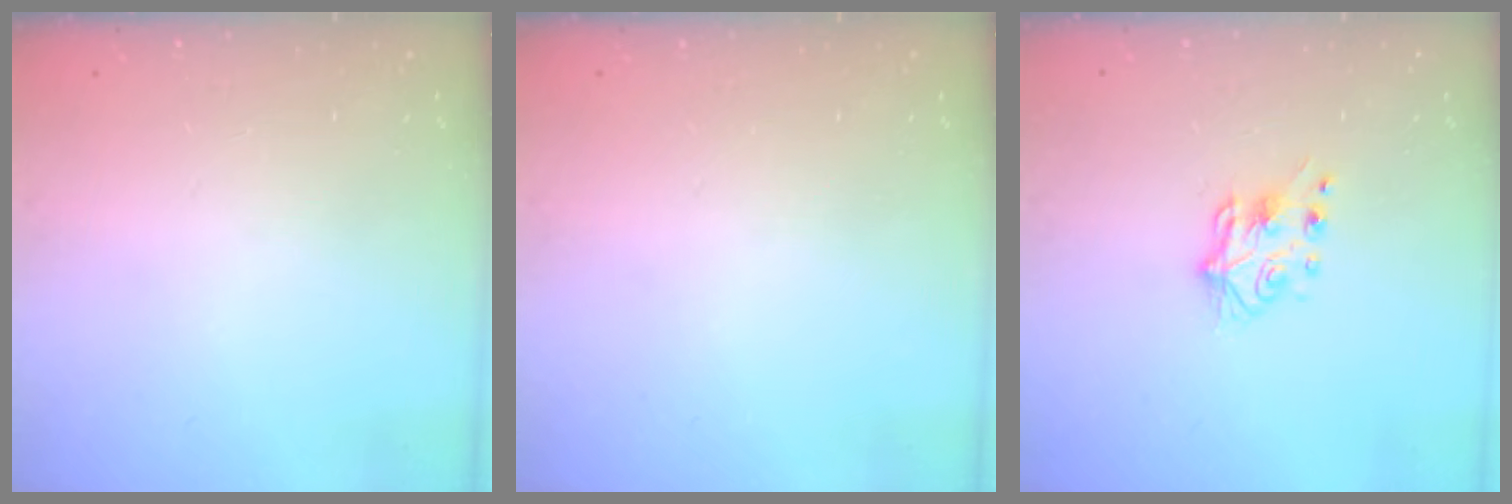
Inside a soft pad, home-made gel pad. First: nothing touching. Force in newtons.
{"total": 0.0}
{"total": 6.5, "press": 6.5, "slide": 0.6}